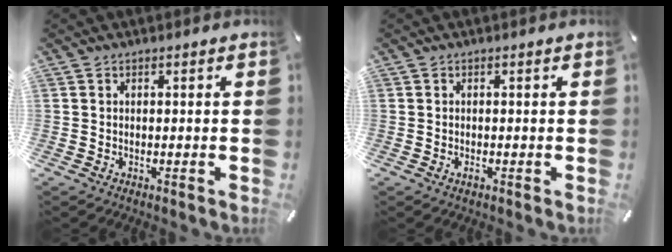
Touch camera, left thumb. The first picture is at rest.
{"total": 0.8, "force": [-0.3, 0.4, 0.7], "torque": [-0.013, -0.003, -0.006]}